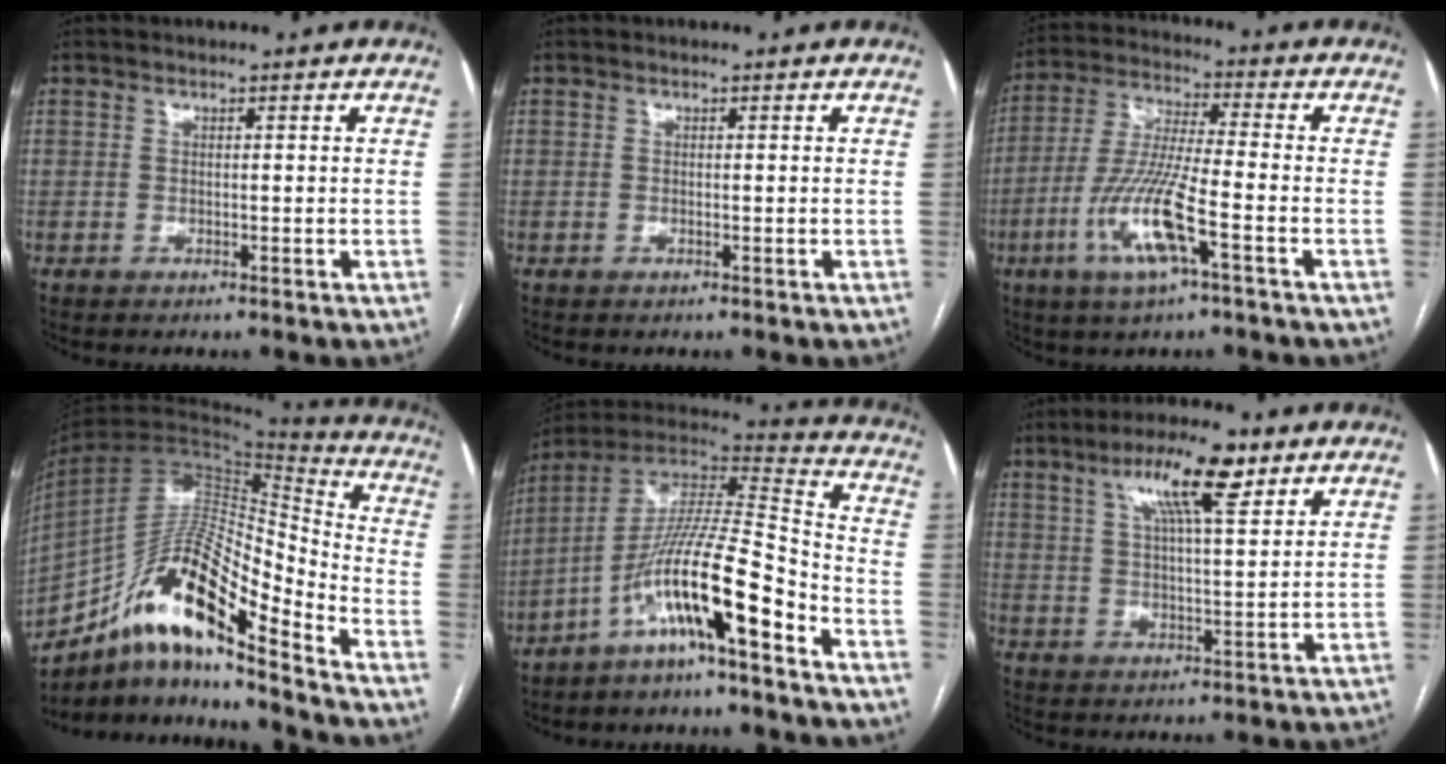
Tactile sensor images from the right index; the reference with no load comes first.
{"total": 0.0}
{"total": 12.1, "force": [-4.7, 1.0, 11.1], "torque": [-0.233, -0.010, -0.093]}
{"total": 19.1, "force": [-12.6, 3.0, 14.0], "torque": [-0.259, 0.014, -0.223]}
{"total": 15.4, "force": [-8.3, 0.5, 13.0], "torque": [-0.242, 0.010, -0.152]}
{"total": 10.5, "force": [5.8, 2.1, 8.5], "torque": [-0.151, 0.014, 0.095]}